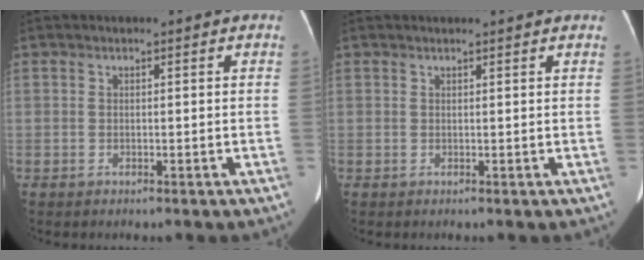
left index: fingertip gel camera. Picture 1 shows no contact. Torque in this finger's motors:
{"motor_torque": [-0.03, -0.90, 0.04, 0.03]}